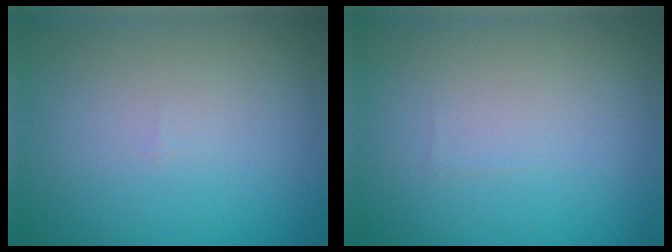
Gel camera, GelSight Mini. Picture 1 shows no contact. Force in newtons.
{"total": 0.0}